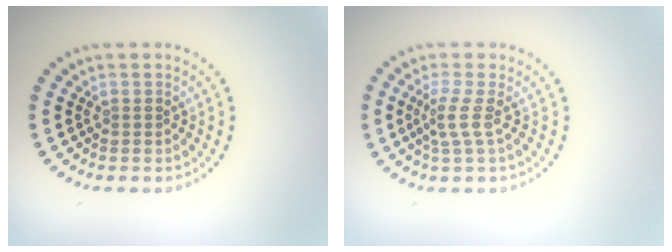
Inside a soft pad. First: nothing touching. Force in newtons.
{"total": 2.0, "press": 1.4, "slide": 1.5}